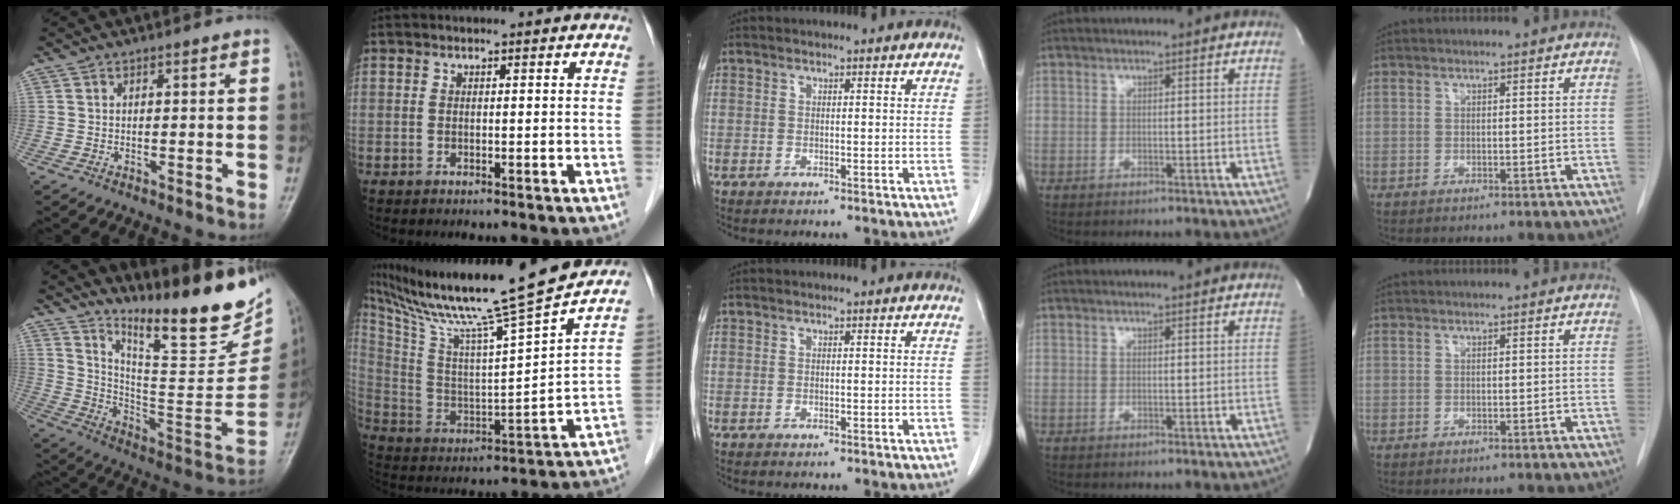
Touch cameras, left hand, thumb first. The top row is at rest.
{"thumb": {"total": 23.6, "force": [17.6, 5.5, 14.8], "torque": [-0.183, -0.112, 0.277]}, "index": {"total": 23.5, "force": [19.7, -1.7, 12.8], "torque": [-0.232, -0.025, 0.319]}}